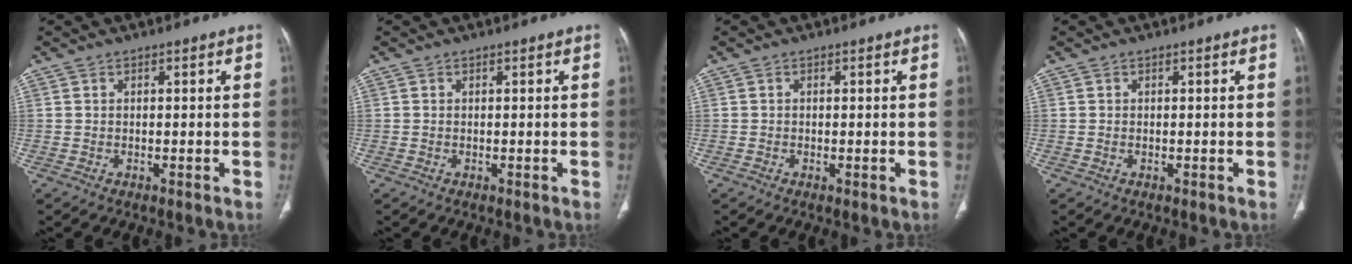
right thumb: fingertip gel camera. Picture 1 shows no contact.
{"total": 0.0}
{"total": 0.6, "force": [-0.2, 0.2, 0.5], "torque": [-0.009, -0.003, -0.004]}
{"total": 0.0}